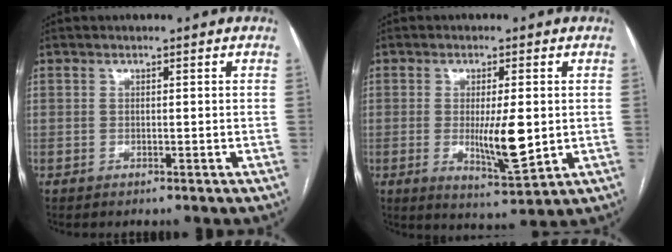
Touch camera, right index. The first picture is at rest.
{"total": 8.0, "force": [-0.4, 1.6, 7.8], "torque": [-0.133, -0.018, -0.002]}